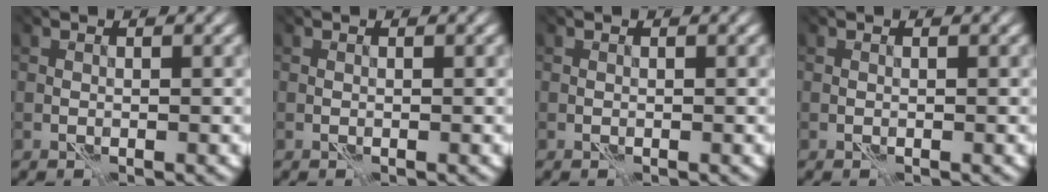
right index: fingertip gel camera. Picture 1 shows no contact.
{"total": 0.0}
{"total": 0.0}
{"total": 0.0}